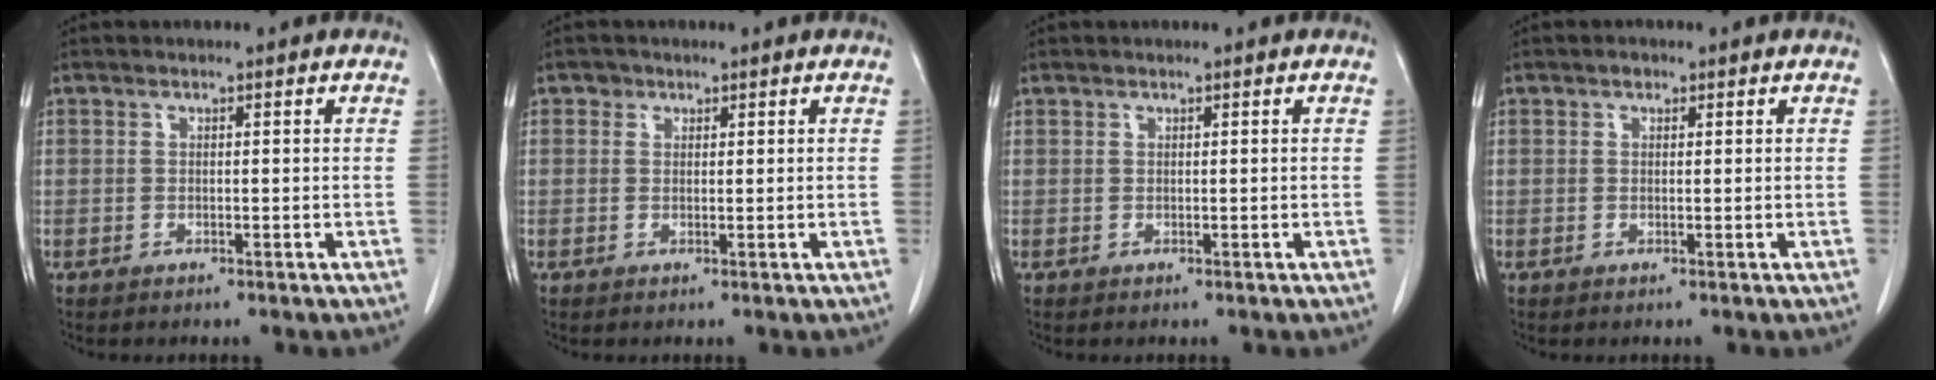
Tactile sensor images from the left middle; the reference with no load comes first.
{"total": 1.1, "force": [0.6, 0.8, 0.1], "torque": [0.005, -0.001, 0.007]}
{"total": 0.0}
{"total": 0.8, "force": [0.5, 0.5, 0.3], "torque": [-0.005, 0.001, 0.006]}